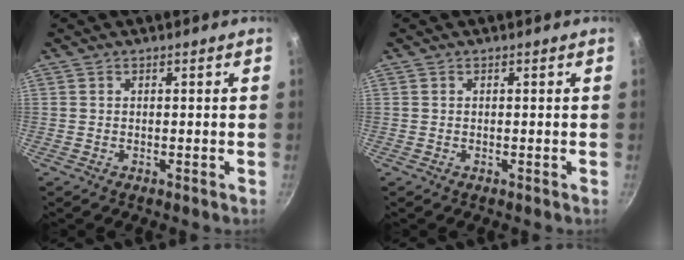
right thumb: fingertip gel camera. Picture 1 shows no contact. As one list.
[{"total": 0.0}]